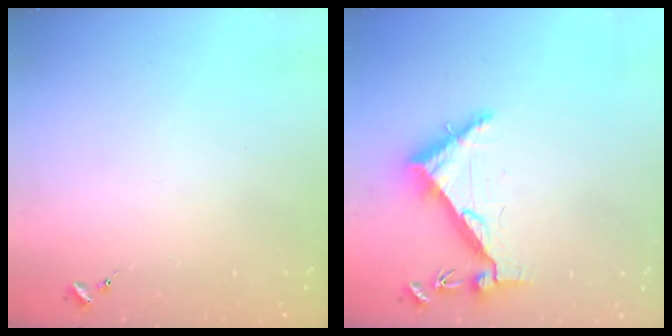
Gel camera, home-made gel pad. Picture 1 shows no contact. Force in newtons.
{"total": 6.3, "press": 6.2, "slide": 0.7}